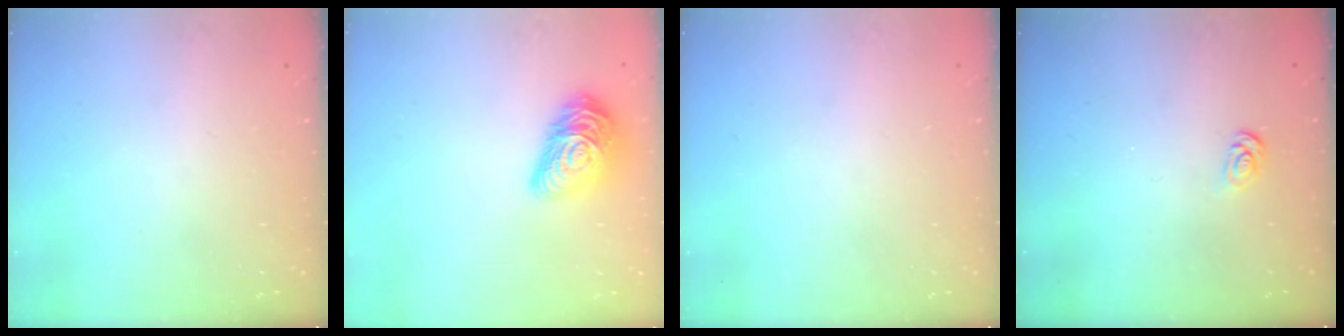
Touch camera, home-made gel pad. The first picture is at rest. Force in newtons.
{"total": 16.0, "press": 16.0, "slide": 0.6}
{"total": 0.0}
{"total": 2.6, "press": 2.6, "slide": 0.4}